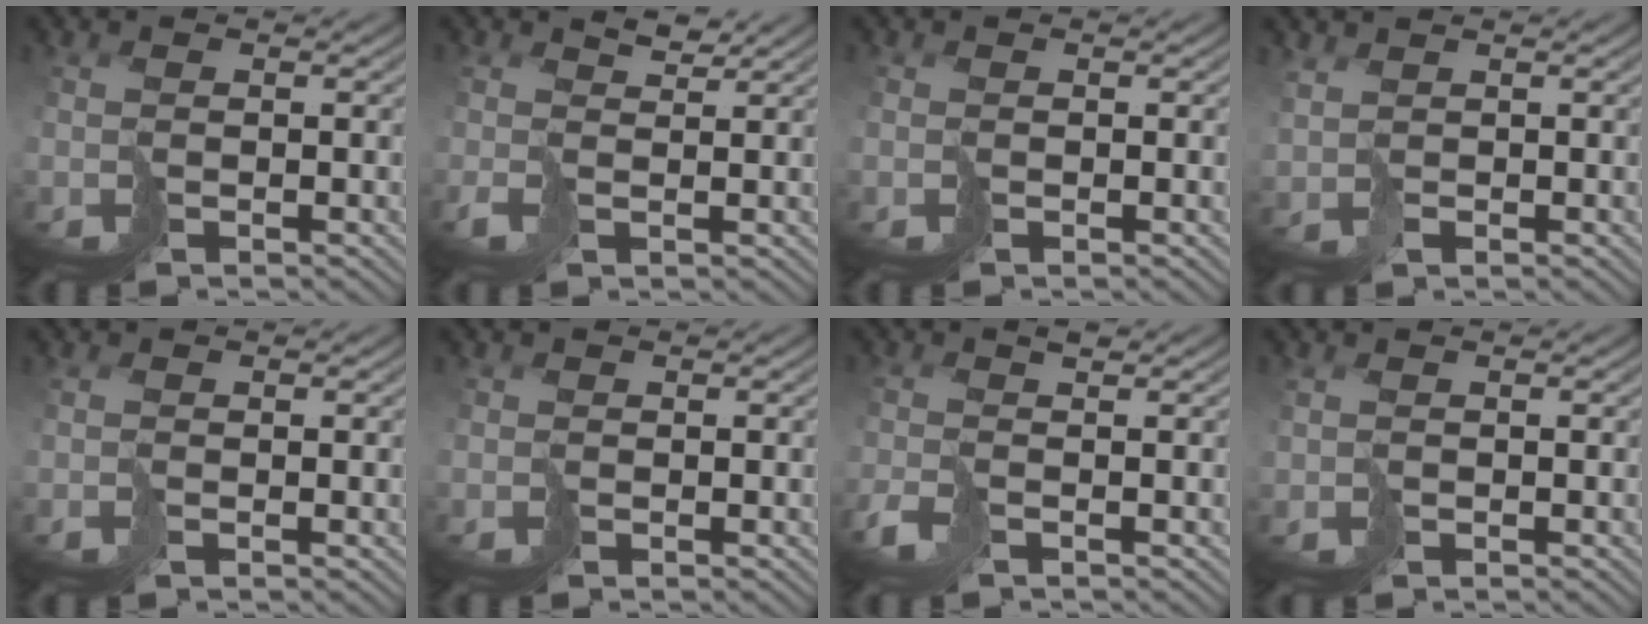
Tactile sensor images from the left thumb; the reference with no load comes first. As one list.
[{"total": 2.4, "force": [0.8, 0.9, 2.1], "torque": [-0.056, 0.002, 0.011]}, {"total": 0.0}, {"total": 1.8, "force": [1.6, 0.9, 0.1], "torque": [-0.009, -0.001, 0.038]}, {"total": 0.9, "force": [0.0, 0.3, 0.8], "torque": [-0.020, -0.003, 0.000]}, {"total": 0.6, "force": [0.0, 0.6, -0.1], "torque": [0.001, -0.003, 0.001]}, {"total": 2.6, "force": [-1.0, 0.6, 2.3], "torque": [-0.051, 0.000, -0.029]}, {"total": 0.7, "force": [0.4, 0.4, 0.5], "torque": [-0.018, -0.002, 0.009]}]